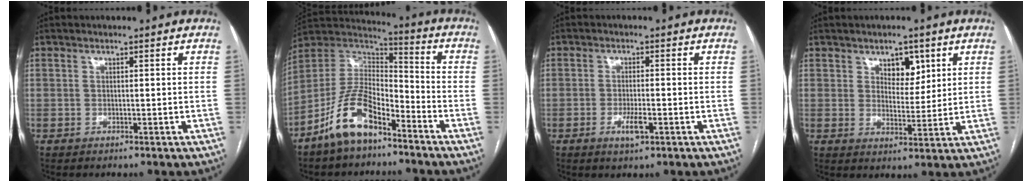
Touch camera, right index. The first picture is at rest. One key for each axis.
{"total": 12.7, "fx": -8.2, "fy": 5.0, "fz": 8.2, "tx": -0.172, "ty": 0.016, "tz": -0.157}
{"total": 3.3, "fx": -1.4, "fy": 0.7, "fz": 2.9, "tx": -0.054, "ty": -0.002, "tz": -0.022}
{"total": 5.1, "fx": 2.8, "fy": 2.9, "fz": 3.2, "tx": -0.042, "ty": 0.002, "tz": 0.045}